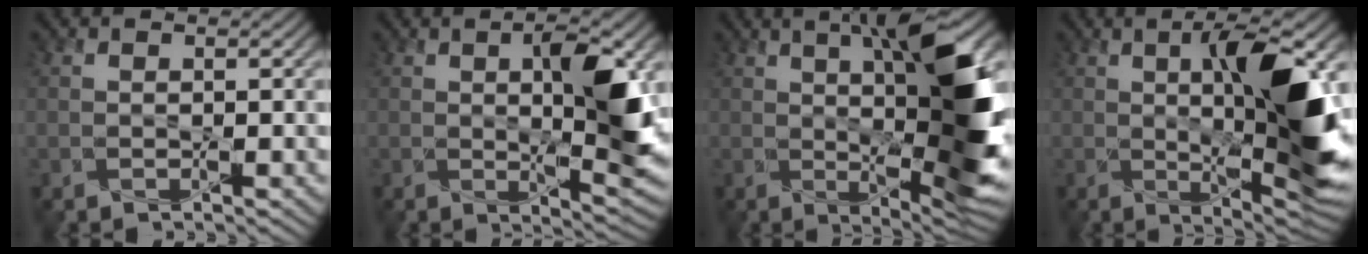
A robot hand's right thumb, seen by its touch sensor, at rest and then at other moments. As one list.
[{"total": 8.2, "force": [1.3, 2.4, 7.7], "torque": [-0.126, -0.008, 0.025]}, {"total": 13.7, "force": [2.1, 3.6, 13.0], "torque": [-0.187, 0.000, 0.039]}, {"total": 12.2, "force": [1.0, 3.0, 11.8], "torque": [-0.183, -0.005, 0.022]}]